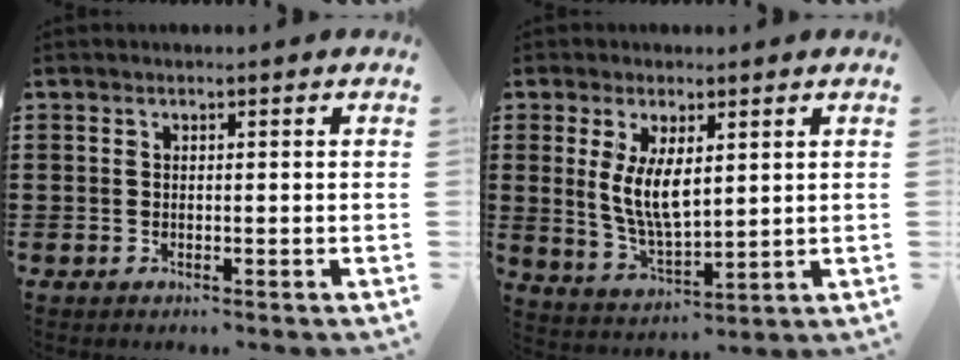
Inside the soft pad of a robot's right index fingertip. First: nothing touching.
{"total": 6.9, "force": [1.4, 3.1, 6.0], "torque": [-0.126, 0.003, 0.025]}